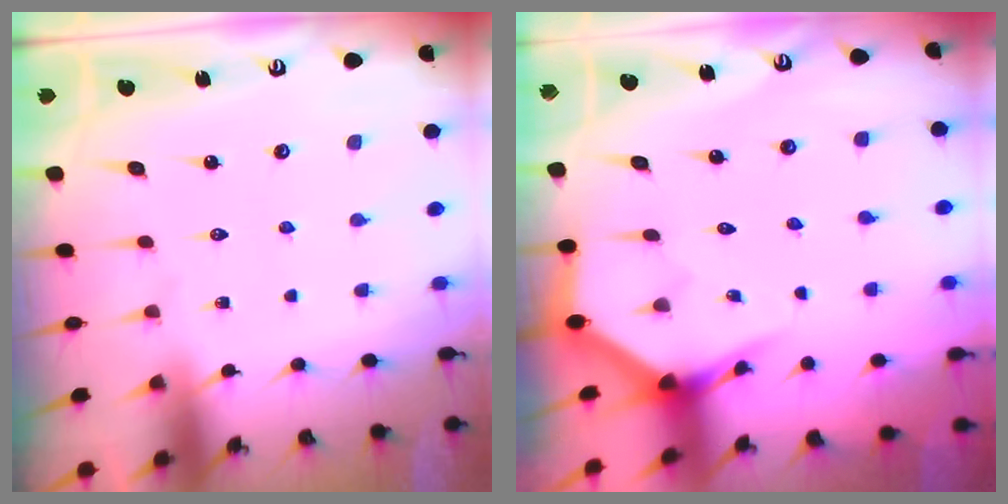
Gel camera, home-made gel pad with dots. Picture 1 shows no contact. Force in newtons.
{"total": 3.8, "press": 3.8, "slide": 0.4}